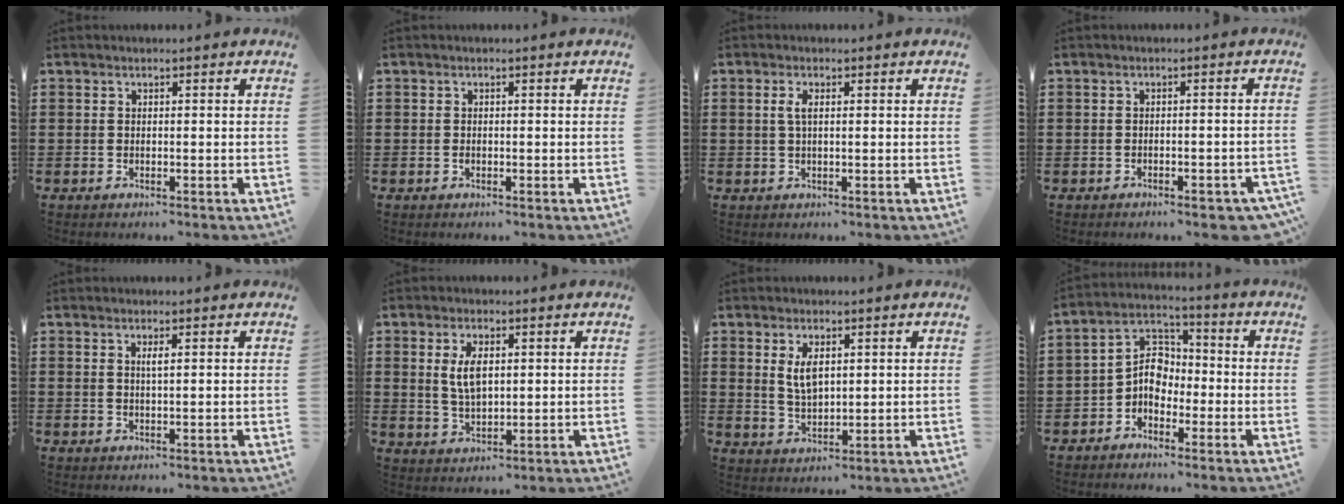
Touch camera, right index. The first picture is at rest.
{"total": 0.5, "force": [-0.2, 0.4, 0.3], "torque": [-0.007, 0.001, -0.005]}
{"total": 1.9, "force": [0.3, 0.6, 1.8], "torque": [-0.036, 0.005, 0.003]}
{"total": 2.2, "force": [-1.8, 0.4, 1.1], "torque": [-0.021, 0.000, -0.034]}
{"total": 1.2, "force": [0.4, 0.1, 1.1], "torque": [-0.023, 0.000, 0.006]}
{"total": 5.0, "force": [1.2, 2.4, 4.2], "torque": [-0.089, 0.009, 0.020]}
{"total": 4.2, "force": [1.5, 2.0, 3.4], "torque": [-0.064, 0.003, 0.024]}
{"total": 5.4, "force": [-1.7, 4.1, 3.2], "torque": [-0.073, 0.015, -0.038]}